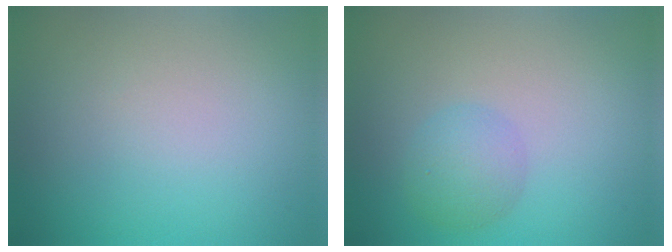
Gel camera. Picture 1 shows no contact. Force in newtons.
{"total": 2.7, "press": 2.7, "slide": 0.1}